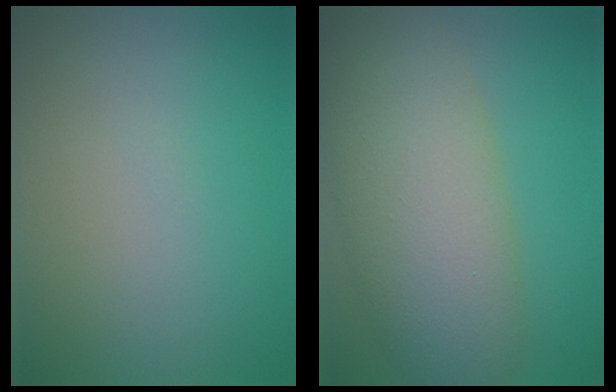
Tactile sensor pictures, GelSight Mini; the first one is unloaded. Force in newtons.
{"total": 8.9, "press": 8.9, "slide": 0.6}